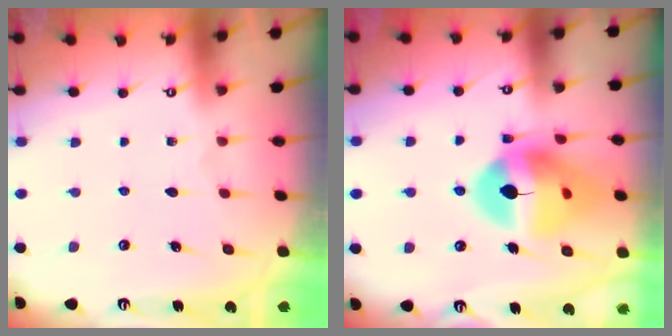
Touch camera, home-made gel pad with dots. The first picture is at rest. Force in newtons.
{"total": 16.7, "press": 16.5, "slide": 2.0}